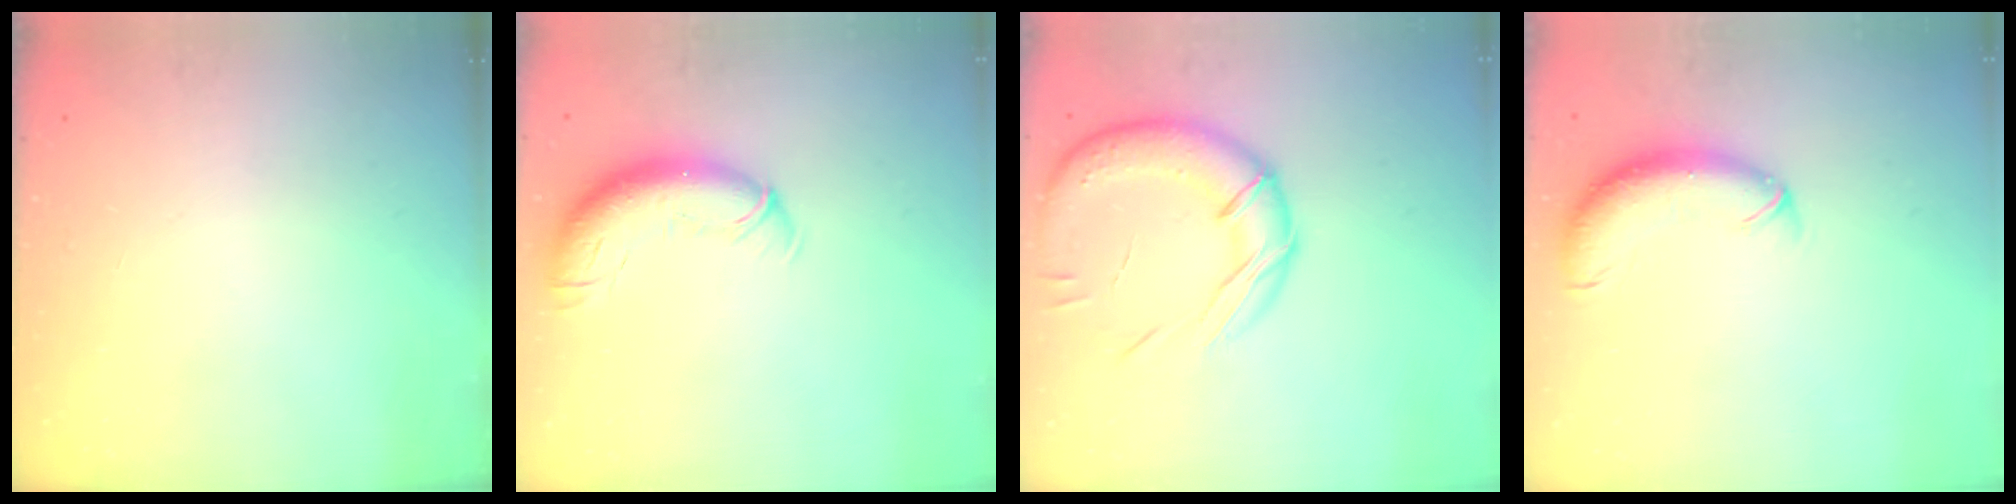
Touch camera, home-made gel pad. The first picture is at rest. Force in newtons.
{"total": 12.1, "press": 11.7, "slide": 3.1}
{"total": 17.7, "press": 17.4, "slide": 3.2}
{"total": 11.5, "press": 11.2, "slide": 2.6}